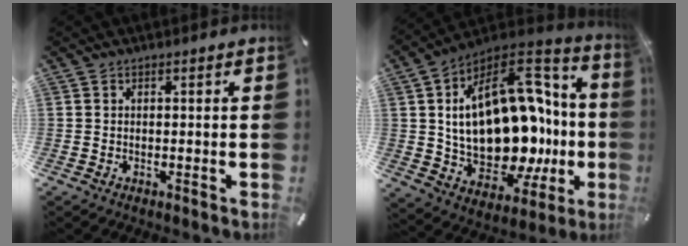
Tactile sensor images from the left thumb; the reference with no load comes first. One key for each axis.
{"total": 29.1, "fx": 0.7, "fy": 18.7, "fz": 22.4, "tx": -0.382, "ty": -0.029, "tz": 0.044}